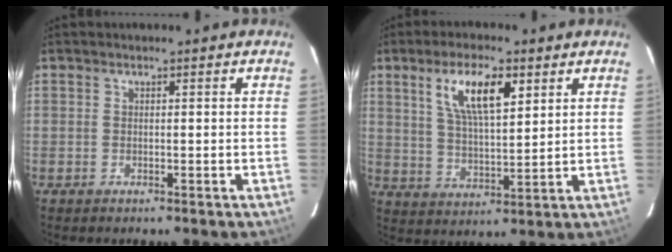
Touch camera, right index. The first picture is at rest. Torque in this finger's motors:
{"motor_torque": [0.51, 0.42, 0.43, 0.11]}